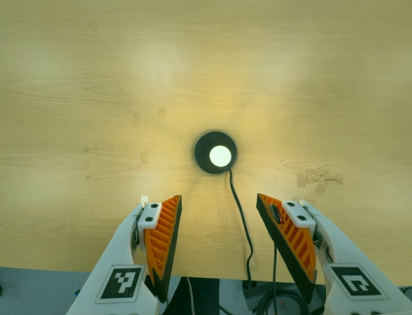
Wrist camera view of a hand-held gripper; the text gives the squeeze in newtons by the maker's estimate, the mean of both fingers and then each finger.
{"total": 0.0}